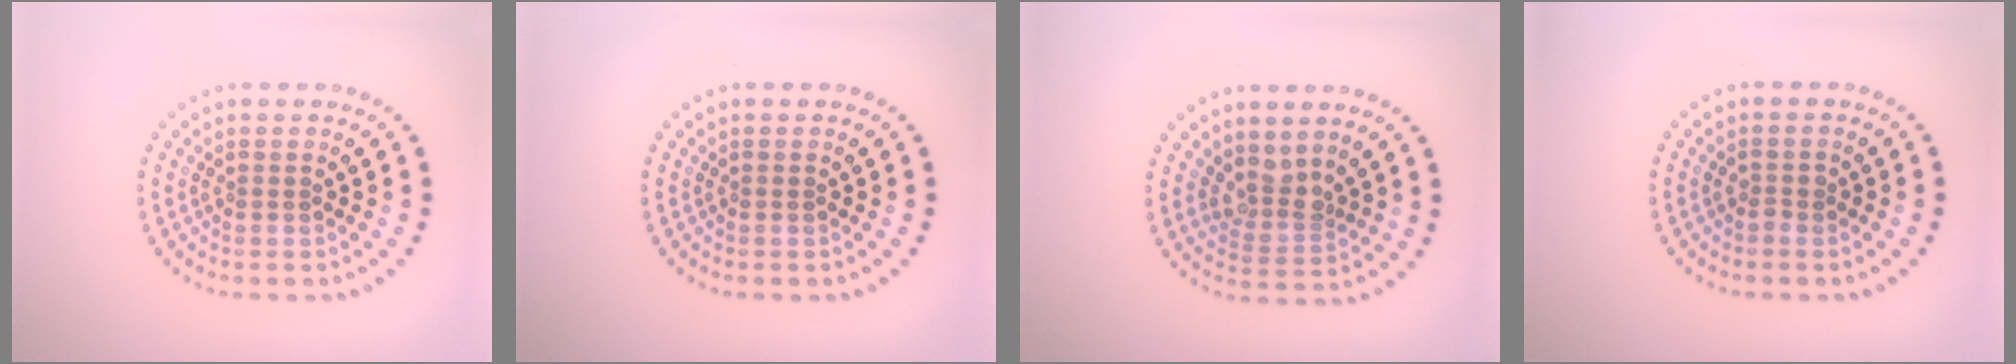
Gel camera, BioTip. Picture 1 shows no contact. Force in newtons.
{"total": 0.0}
{"total": 2.4, "press": 1.9, "slide": 1.4}
{"total": 0.5, "press": 0.5, "slide": 0.1}